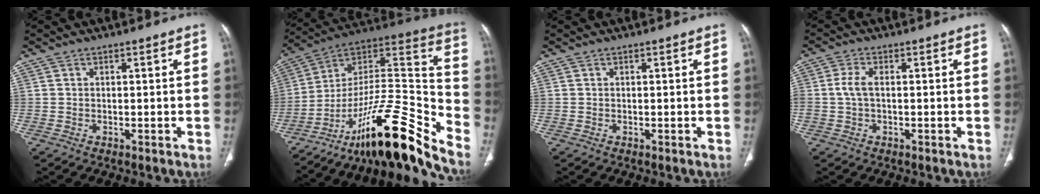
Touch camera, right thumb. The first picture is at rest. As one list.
[{"total": 24.4, "force": [-18.5, 4.4, 15.2], "torque": [-0.214, 0.126, -0.310]}, {"total": 0.0}, {"total": 3.5, "force": [0.0, 1.8, 3.0], "torque": [-0.076, 0.005, -0.004]}]